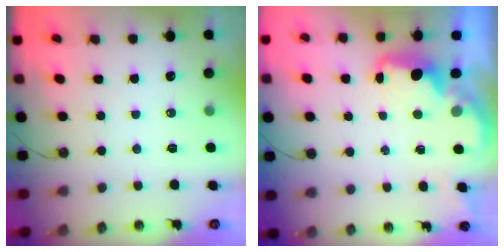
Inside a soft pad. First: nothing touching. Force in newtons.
{"total": 2.1, "press": 2.0, "slide": 0.7}